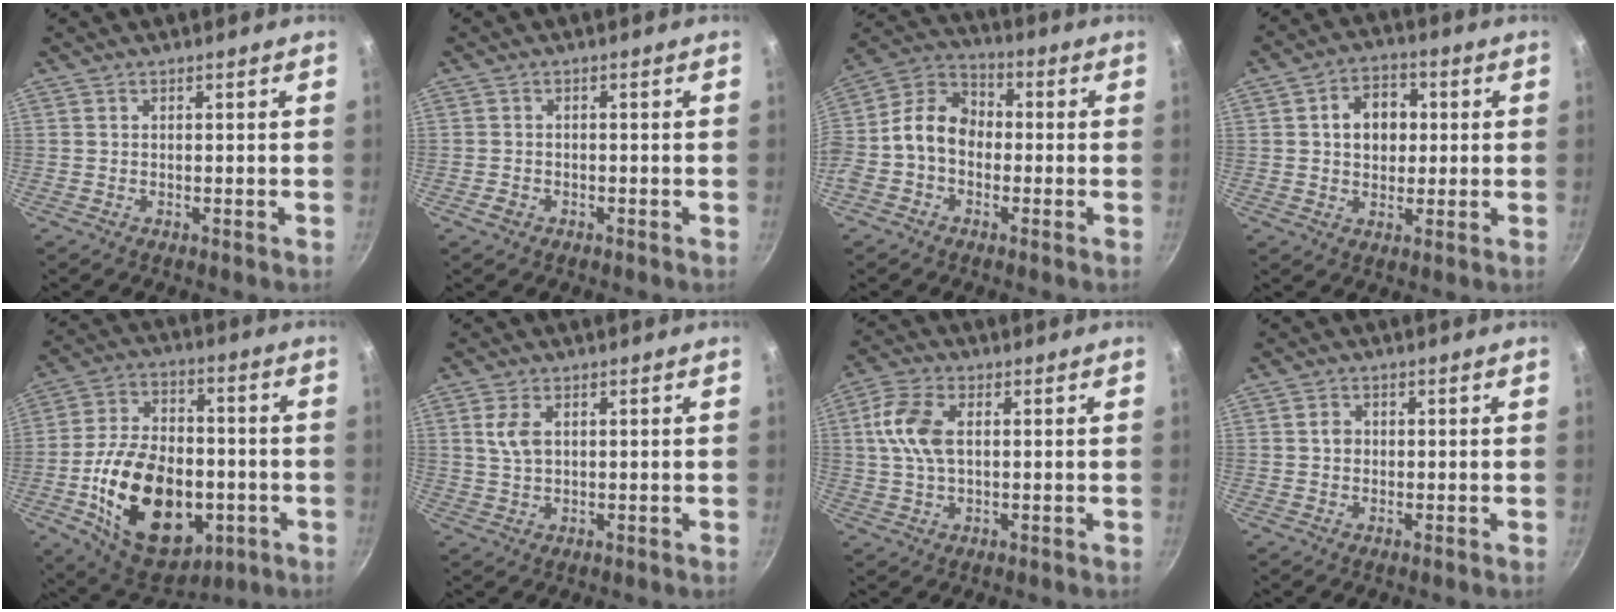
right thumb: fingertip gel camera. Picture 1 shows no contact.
{"total": 1.7, "force": [-1.0, 1.2, 0.7], "torque": [-0.014, 0.012, -0.016]}
{"total": 11.1, "force": [-1.5, 8.5, 7.0], "torque": [-0.097, 0.045, -0.054]}
{"total": 8.3, "force": [1.2, 6.3, 5.2], "torque": [-0.047, 0.009, 0.012]}
{"total": 24.7, "force": [-5.9, 15.6, 18.2], "torque": [-0.279, 0.029, -0.083]}
{"total": 4.4, "force": [1.4, 2.5, 3.3], "torque": [-0.061, -0.004, 0.027]}
{"total": 8.6, "force": [1.5, 4.9, 6.9], "torque": [-0.139, 0.013, 0.022]}
{"total": 2.0, "force": [0.3, 1.7, 1.0], "torque": [-0.012, 0.005, 0.002]}